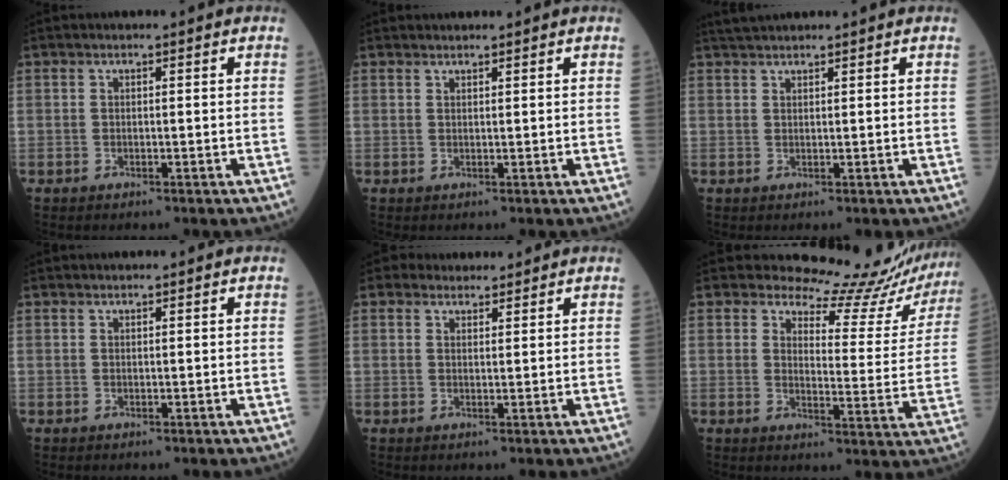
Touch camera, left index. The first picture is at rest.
{"total": 1.5, "force": [1.4, 0.2, 0.2], "torque": [-0.007, 0.013, 0.028]}
{"total": 3.0, "force": [2.9, 0.0, 0.9], "torque": [-0.019, 0.028, 0.054]}
{"total": 0.8, "force": [0.8, 0.1, 0.1], "torque": [-0.007, 0.008, 0.017]}
{"total": 3.1, "force": [2.8, 1.4, 0.0], "torque": [0.004, 0.014, 0.041]}
{"total": 15.7, "force": [15.5, 1.5, 1.3], "torque": [-0.001, -0.099, 0.161]}